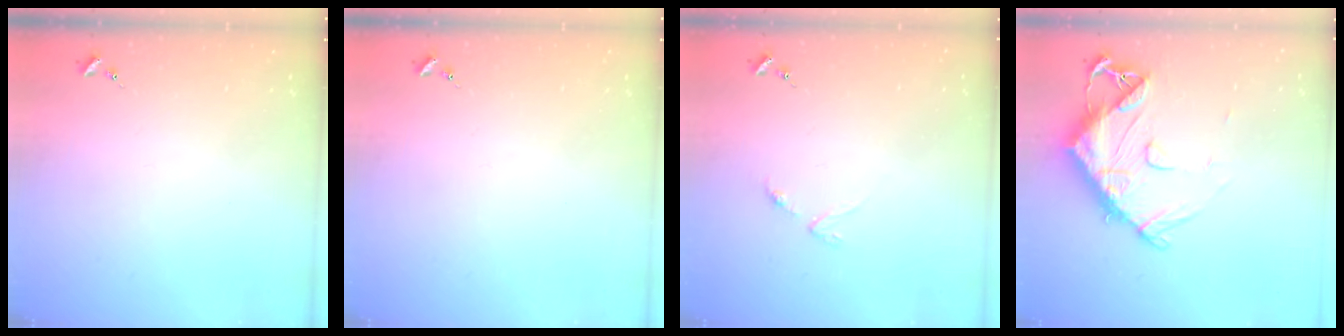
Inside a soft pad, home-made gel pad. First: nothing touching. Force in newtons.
{"total": 0.0}
{"total": 3.1, "press": 3.0, "slide": 0.5}
{"total": 13.6, "press": 13.5, "slide": 1.4}